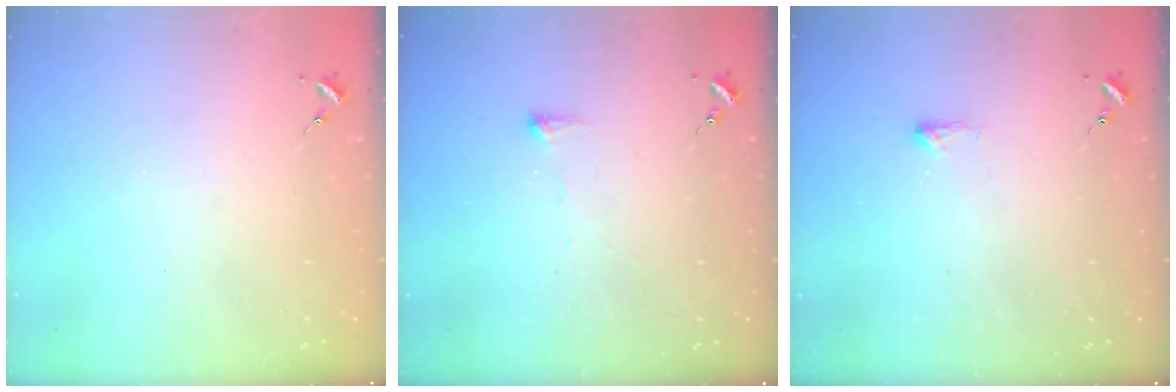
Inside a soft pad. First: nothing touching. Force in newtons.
{"total": 3.7, "press": 3.6, "slide": 0.8}
{"total": 3.2, "press": 3.1, "slide": 0.8}